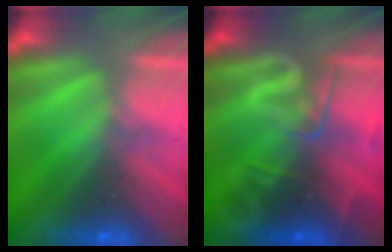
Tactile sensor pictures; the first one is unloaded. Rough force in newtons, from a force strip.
{"total": 2.7}